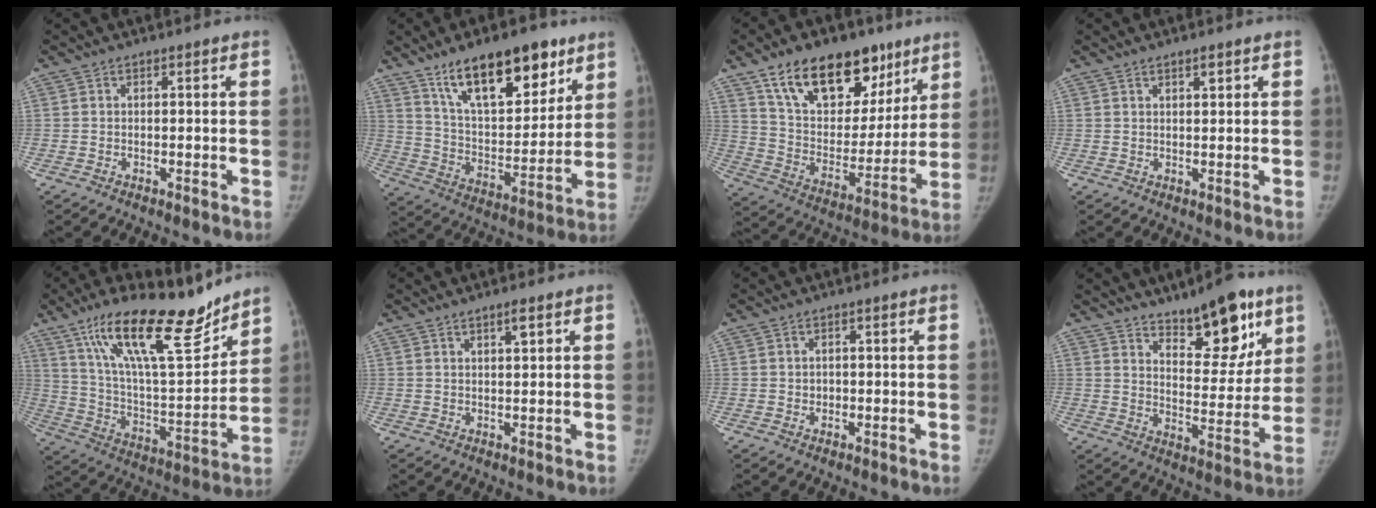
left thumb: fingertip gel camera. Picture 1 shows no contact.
{"total": 21.8, "force": [13.5, 9.4, 14.3], "torque": [-0.181, -0.055, 0.234]}
{"total": 24.3, "force": [14.7, 13.6, 13.7], "torque": [-0.175, -0.036, 0.252]}
{"total": 1.7, "force": [1.1, 0.5, 1.2], "torque": [-0.013, -0.007, 0.018]}
{"total": 24.3, "force": [17.1, 6.8, 15.8], "torque": [-0.230, -0.072, 0.298]}
{"total": 2.4, "force": [1.4, 0.5, 1.9], "torque": [-0.027, -0.008, 0.023]}
{"total": 1.5, "force": [-0.1, 1.4, 0.7], "torque": [-0.004, 0.003, 0.001]}
{"total": 15.7, "force": [10.4, 6.0, 10.1], "torque": [-0.098, -0.065, 0.165]}